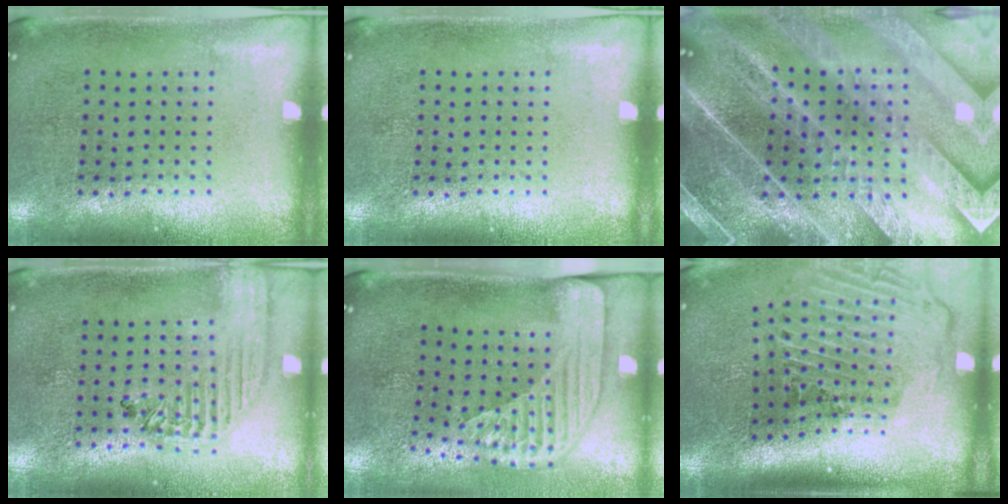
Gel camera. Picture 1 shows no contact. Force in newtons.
{"total": 0.0}
{"total": 4.9, "press": 4.2, "slide": 2.4}
{"total": 1.8, "press": 1.7, "slide": 0.7}
{"total": 2.3, "press": 1.8, "slide": 1.5}
{"total": 2.9, "press": 2.0, "slide": 2.2}